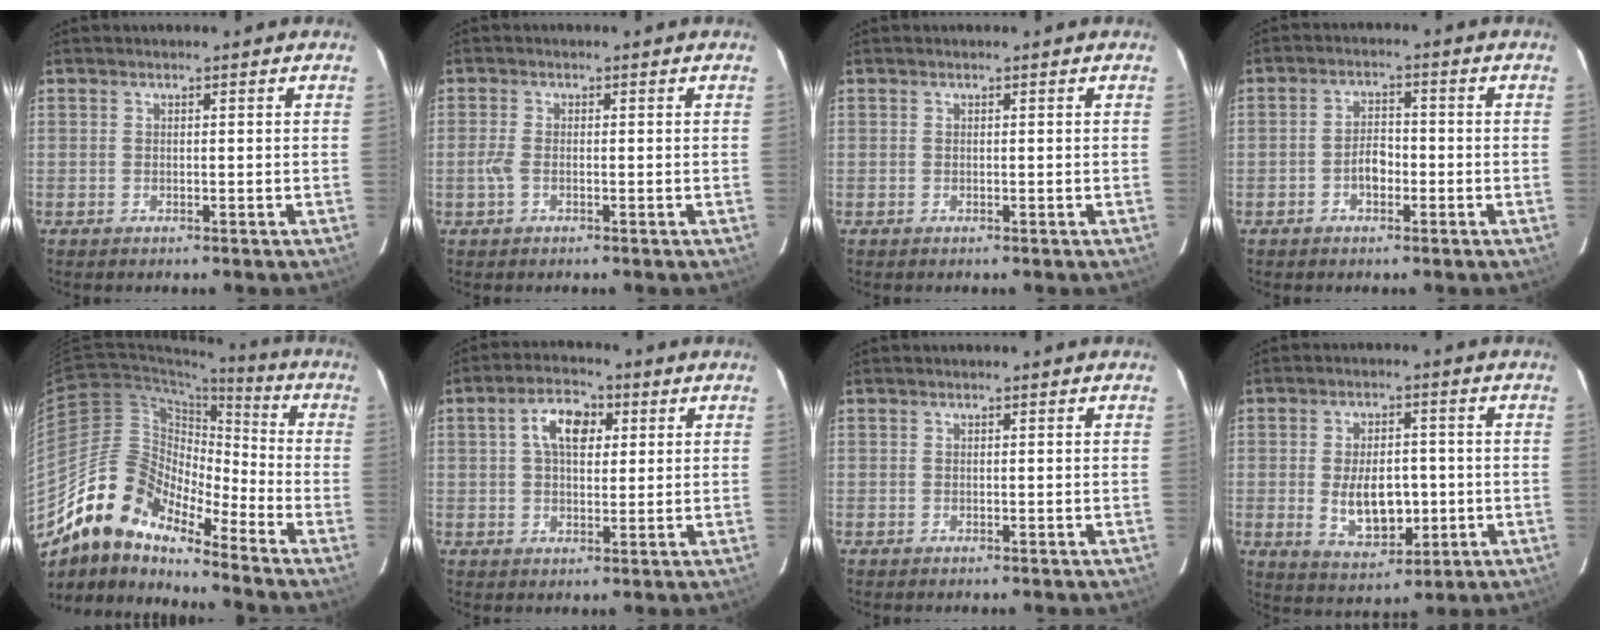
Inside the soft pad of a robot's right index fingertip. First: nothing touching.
{"total": 2.4, "force": [-0.7, 1.1, 2.0], "torque": [-0.048, 0.000, -0.016]}
{"total": 0.0}
{"total": 3.7, "force": [-1.6, 2.2, 2.5], "torque": [-0.045, 0.008, -0.025]}
{"total": 15.2, "force": [-12.5, 5.2, 6.9], "torque": [-0.113, 0.008, -0.254]}
{"total": 7.3, "force": [2.1, 4.2, 5.5], "torque": [-0.097, 0.023, 0.037]}
{"total": 0.0}
{"total": 10.2, "force": [-1.3, 5.7, 8.3], "torque": [-0.155, -0.005, -0.006]}